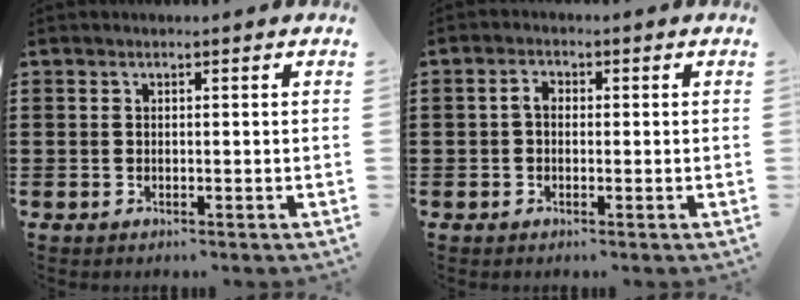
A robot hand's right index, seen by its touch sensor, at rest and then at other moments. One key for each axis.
{"total": 2.1, "fx": -0.2, "fy": 1.4, "fz": 1.6, "tx": -0.039, "ty": 0.003, "tz": -0.008}